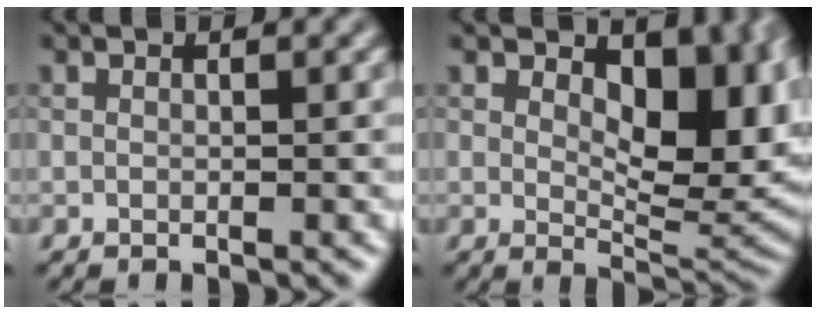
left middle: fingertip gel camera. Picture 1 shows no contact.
{"total": 10.2, "force": [2.6, 5.6, 8.1], "torque": [-0.114, -0.016, 0.047]}